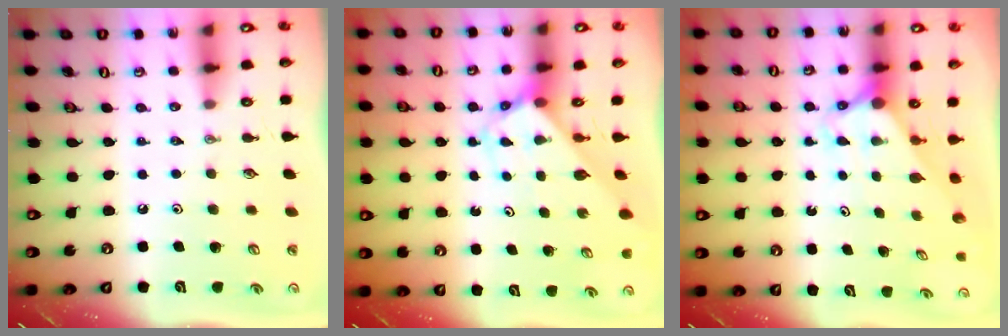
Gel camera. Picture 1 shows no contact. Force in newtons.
{"total": 2.8, "press": 2.8, "slide": 0.1}
{"total": 2.7, "press": 2.7, "slide": 0.0}